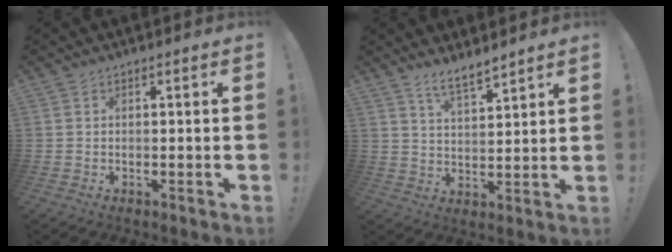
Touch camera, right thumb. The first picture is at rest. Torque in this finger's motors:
{"motor_torque": [0.02, 0.03, 0.10, 0.09, 0.00]}